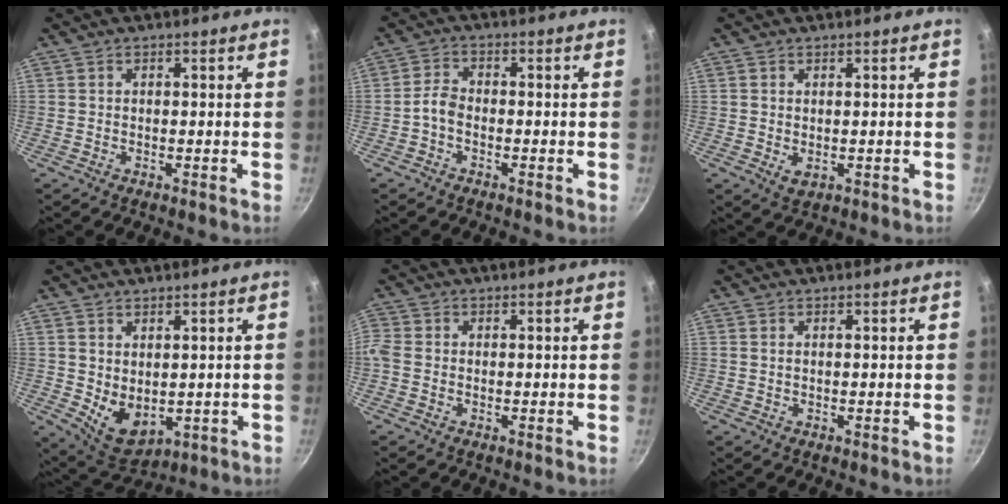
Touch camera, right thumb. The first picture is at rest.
{"total": 3.1, "force": [-1.5, 1.9, 2.0], "torque": [-0.044, 0.021, -0.038]}
{"total": 2.3, "force": [0.0, 1.6, 1.6], "torque": [-0.026, -0.005, 0.004]}
{"total": 7.5, "force": [0.6, 5.2, 5.4], "torque": [-0.068, -0.022, 0.032]}
{"total": 2.7, "force": [-0.6, 2.2, 1.5], "torque": [-0.034, 0.004, -0.022]}
{"total": 0.5, "force": [0.1, 0.4, 0.4], "torque": [-0.007, 0.001, 0.002]}